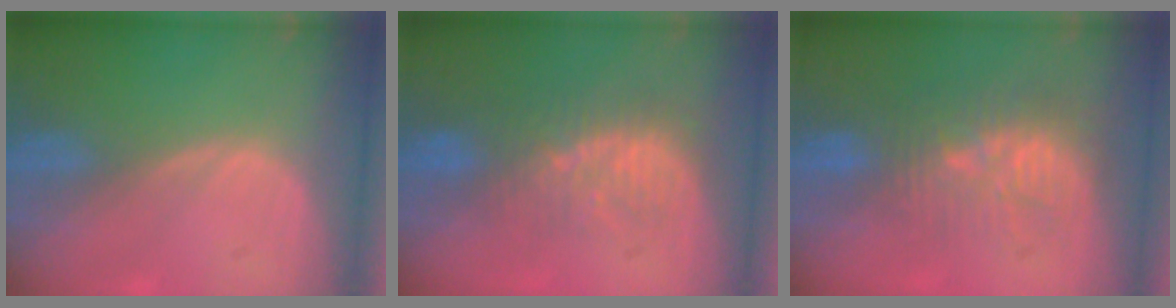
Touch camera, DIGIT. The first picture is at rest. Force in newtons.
{"total": 8.1, "press": 7.6, "slide": 2.6}
{"total": 9.2, "press": 8.5, "slide": 3.4}